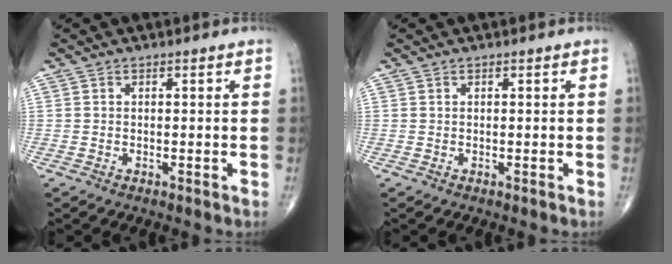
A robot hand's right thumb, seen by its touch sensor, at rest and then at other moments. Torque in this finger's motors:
{"motor_torque": [0.00, 0.00, 0.01, -0.01, 0.00]}